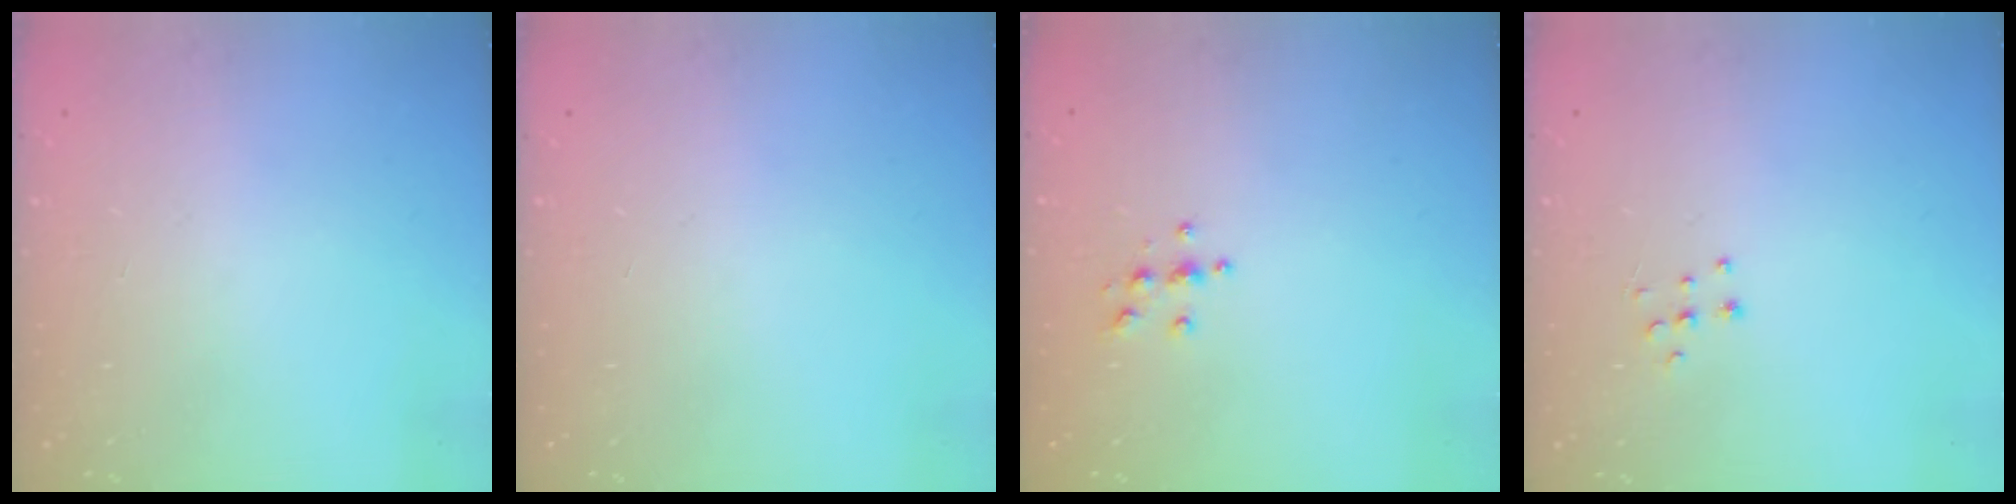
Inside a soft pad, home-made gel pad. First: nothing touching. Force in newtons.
{"total": 0.0}
{"total": 3.8, "press": 3.8, "slide": 0.4}
{"total": 3.7, "press": 3.7, "slide": 0.2}